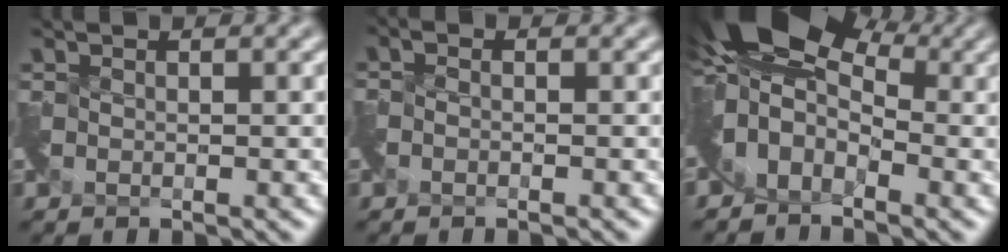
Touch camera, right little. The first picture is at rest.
{"total": 1.6, "force": [-1.3, -0.2, -0.8], "torque": [0.011, -0.015, -0.027]}
{"total": 9.4, "force": [1.4, 6.2, 6.9], "torque": [-0.125, 0.005, 0.010]}